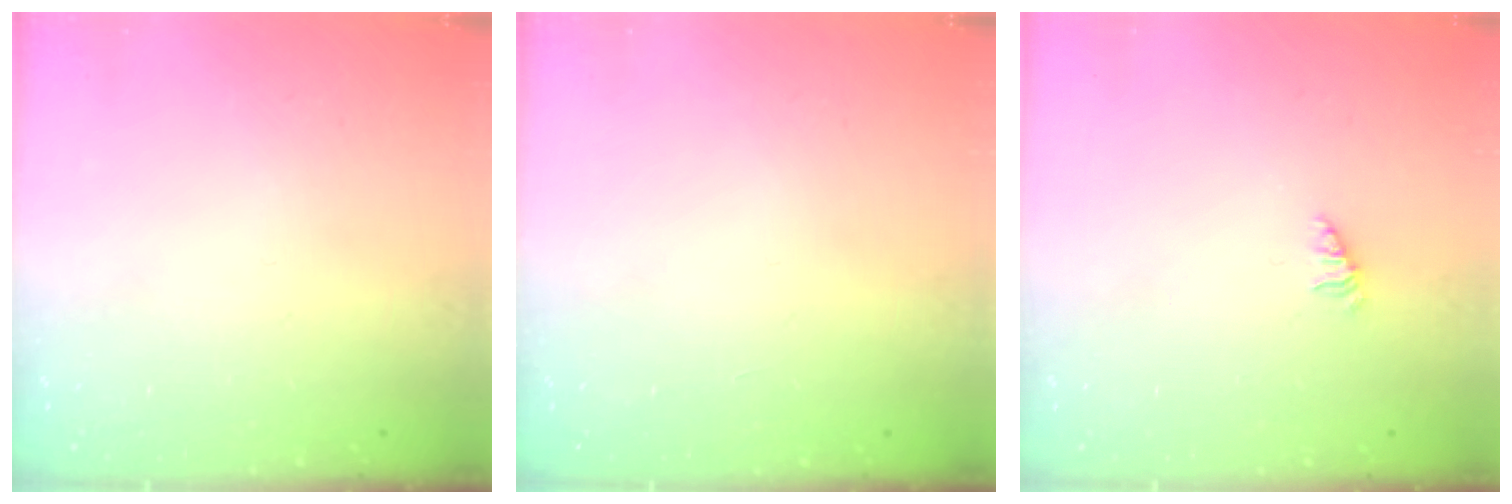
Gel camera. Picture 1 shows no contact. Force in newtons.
{"total": 0.0}
{"total": 0.0}